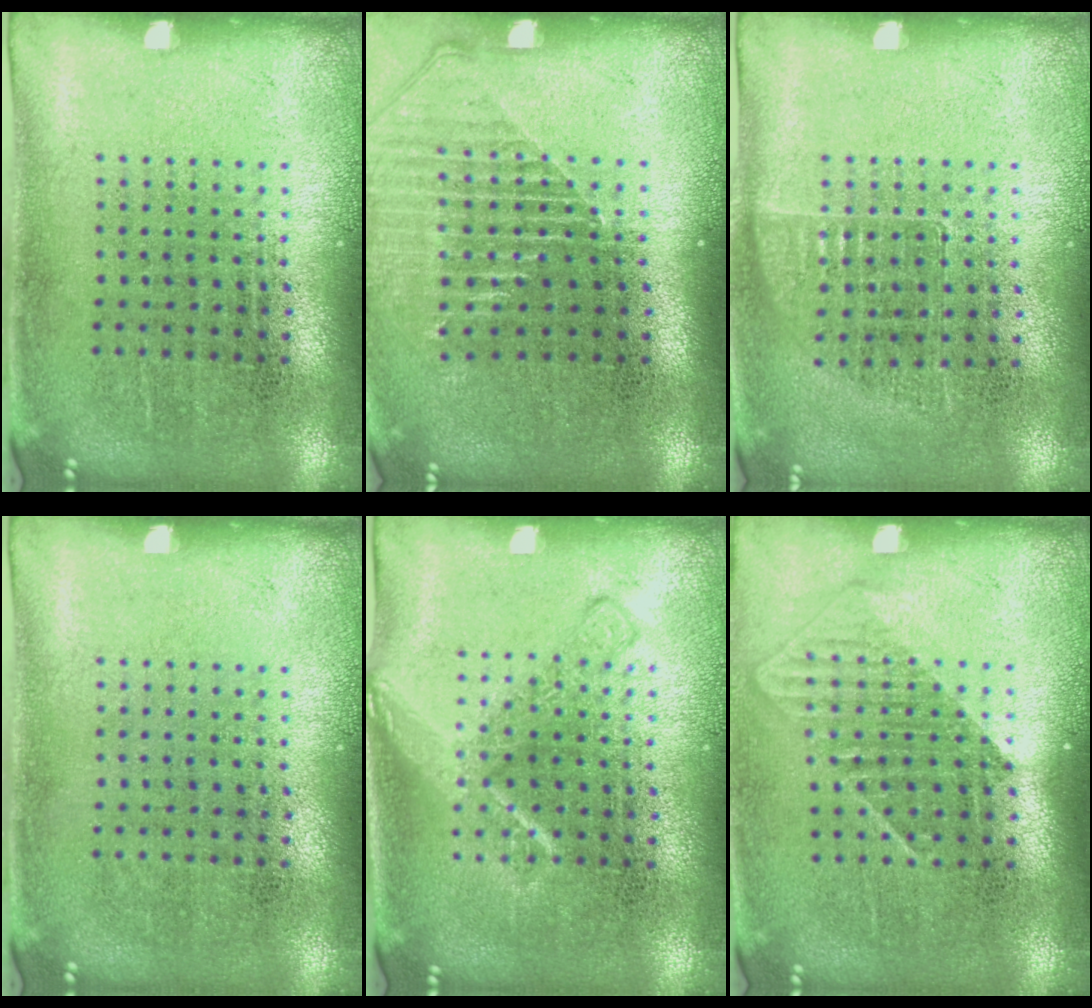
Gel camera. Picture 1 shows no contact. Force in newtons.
{"total": 1.4, "press": 1.3, "slide": 0.5}
{"total": 0.7, "press": 0.7, "slide": 0.1}
{"total": 0.0}
{"total": 2.0, "press": 2.0, "slide": 0.4}
{"total": 1.3, "press": 0.9, "slide": 0.8}